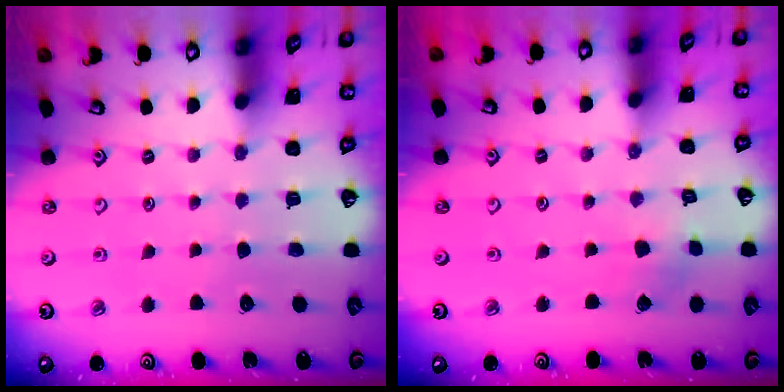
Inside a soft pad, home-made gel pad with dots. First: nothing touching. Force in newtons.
{"total": 2.1, "press": 2.1, "slide": 0.1}